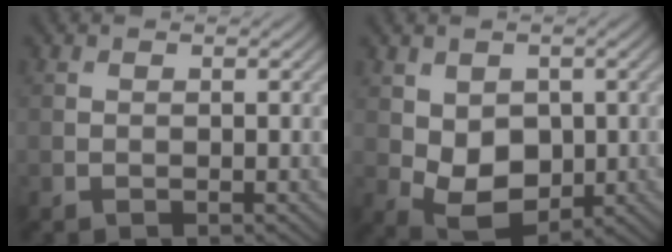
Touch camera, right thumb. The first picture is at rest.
{"total": 6.6, "force": [0.1, 4.8, 4.6], "torque": [-0.102, -0.015, 0.008]}